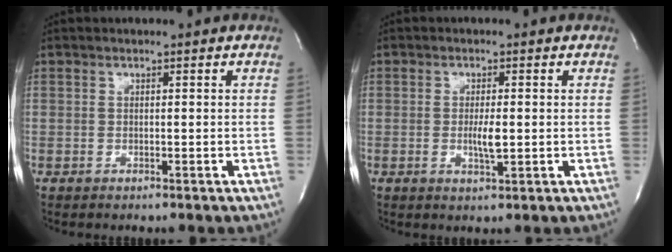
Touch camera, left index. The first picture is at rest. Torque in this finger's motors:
{"motor_torque": [0.38, 0.20, 0.05, 0.02]}